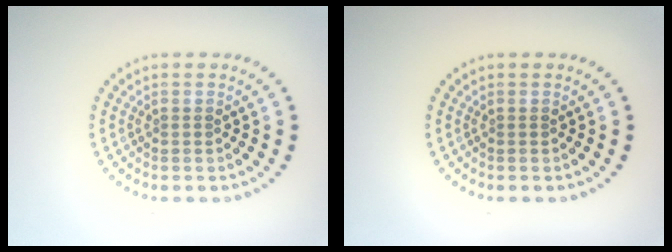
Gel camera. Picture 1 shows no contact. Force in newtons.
{"total": 0.0}